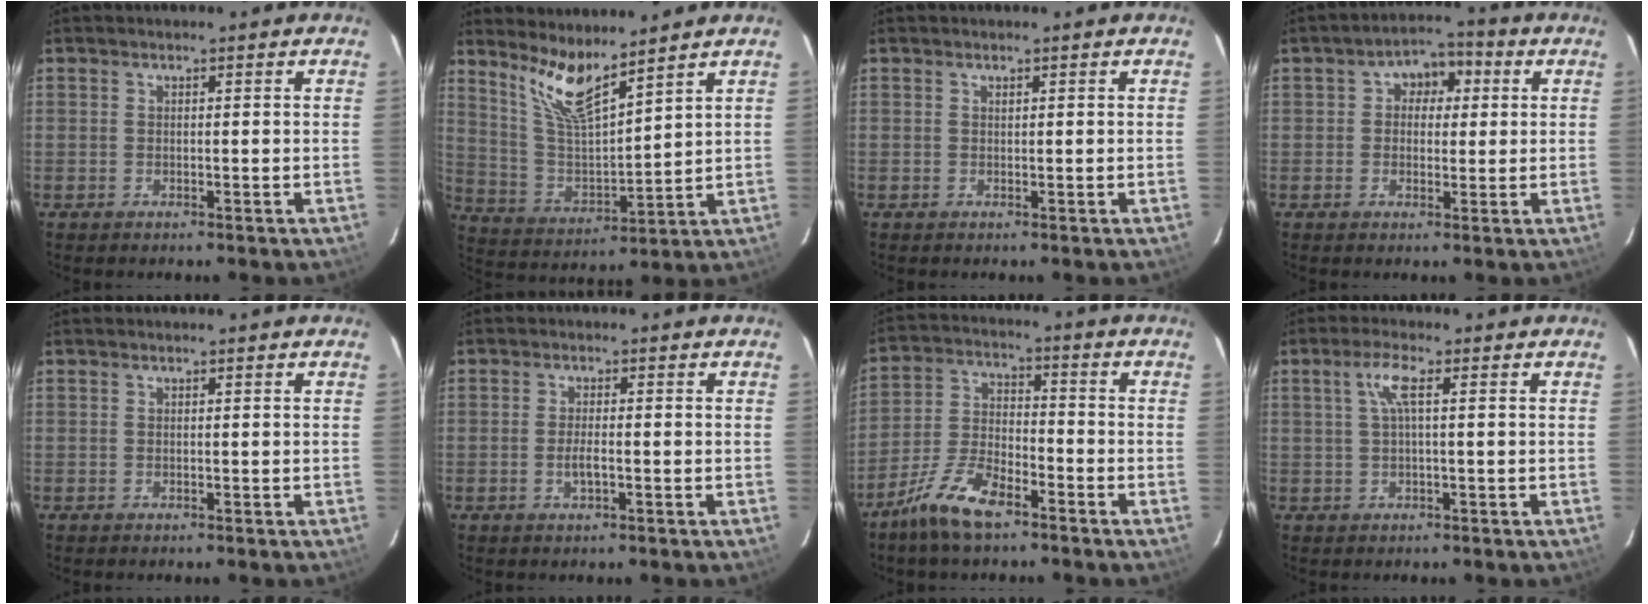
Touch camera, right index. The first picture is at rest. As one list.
[{"total": 10.2, "force": [8.1, 1.5, 6.1], "torque": [-0.119, -0.014, 0.166]}, {"total": 0.0}, {"total": 6.3, "force": [1.4, 4.8, 3.9], "torque": [-0.056, 0.028, 0.023]}, {"total": 0.0}, {"total": 2.5, "force": [-0.9, 0.7, 2.2], "torque": [-0.044, -0.004, -0.015]}, {"total": 10.4, "force": [-7.5, 3.4, 6.3], "torque": [-0.142, -0.002, -0.146]}, {"total": 3.5, "force": [0.7, 0.1, 3.5], "torque": [-0.071, 0.005, 0.015]}]